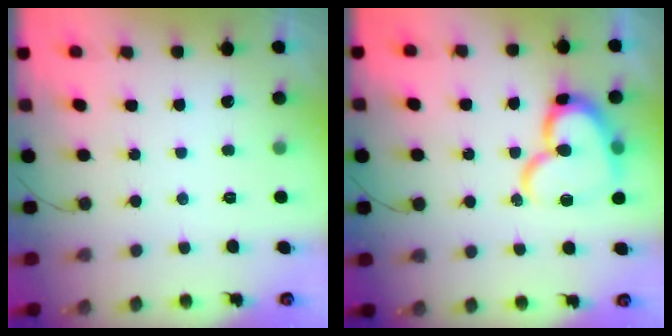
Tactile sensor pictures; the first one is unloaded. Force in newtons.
{"total": 16.3, "press": 16.3, "slide": 1.4}